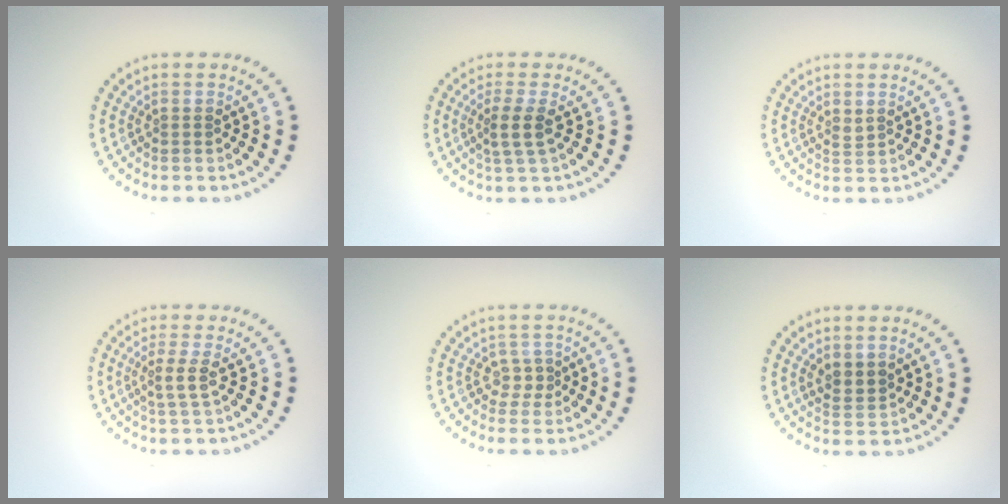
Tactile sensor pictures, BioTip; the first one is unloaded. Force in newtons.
{"total": 2.2, "press": 1.8, "slide": 1.3}
{"total": 0.6, "press": 0.5, "slide": 0.3}
{"total": 1.7, "press": 1.4, "slide": 1.0}
{"total": 1.4, "press": 1.1, "slide": 0.9}
{"total": 1.7, "press": 1.5, "slide": 0.9}